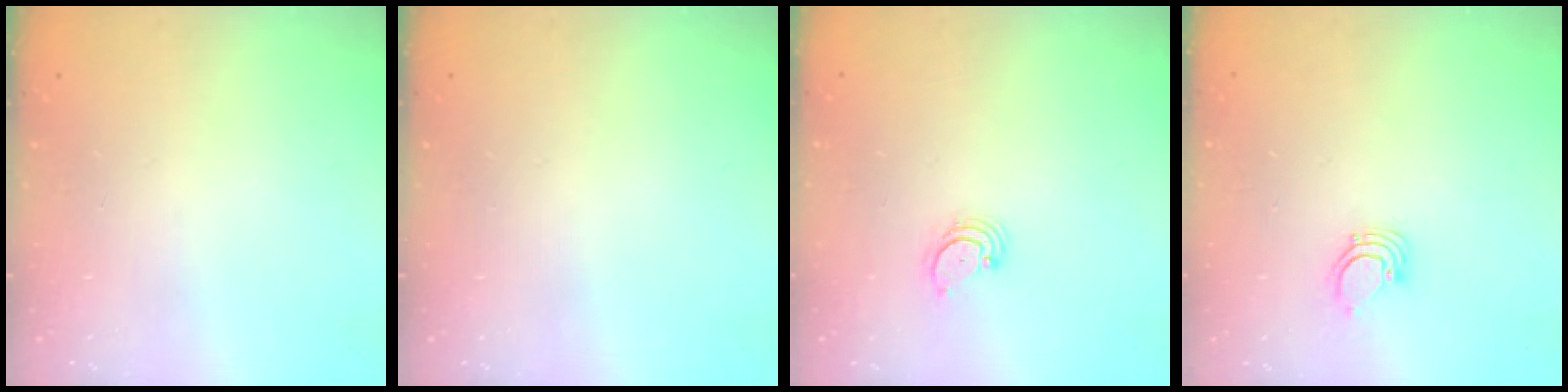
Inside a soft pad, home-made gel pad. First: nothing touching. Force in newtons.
{"total": 0.0}
{"total": 2.7, "press": 2.7, "slide": 0.3}
{"total": 2.2, "press": 2.2, "slide": 0.2}